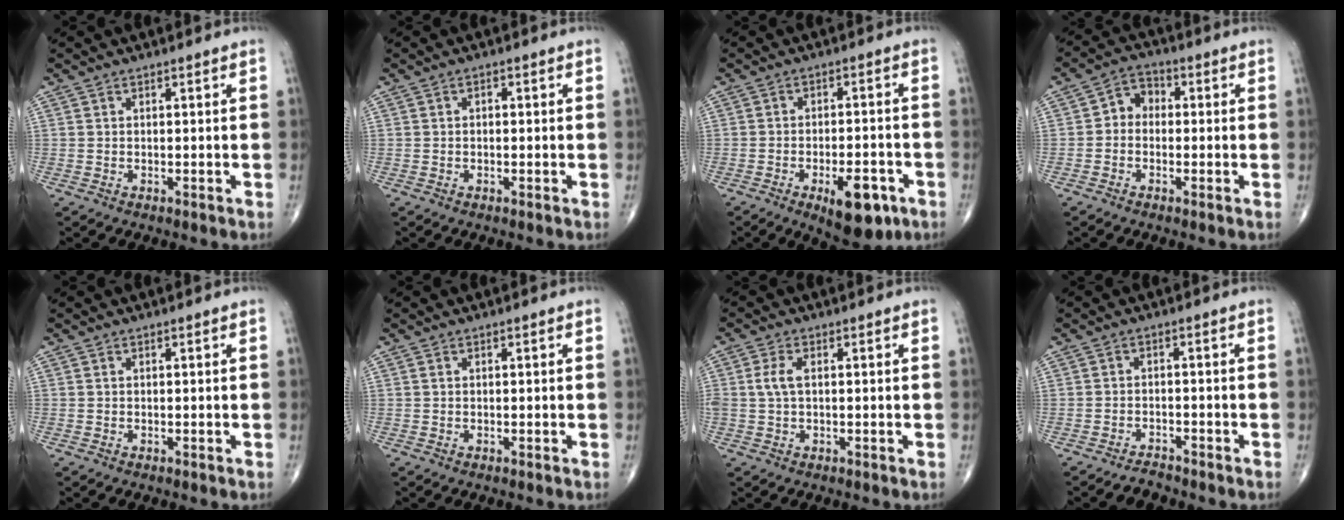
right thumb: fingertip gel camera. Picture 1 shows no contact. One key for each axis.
{"total": 0.8, "fx": 0.0, "fy": 0.5, "fz": 0.6, "tx": -0.006, "ty": 0.003, "tz": -0.002}
{"total": 10.4, "fx": -5.0, "fy": 4.3, "fz": 8.0, "tx": -0.096, "ty": 0.015, "tz": -0.064}
{"total": 4.6, "fx": -0.4, "fy": 3.7, "fz": 2.7, "tx": -0.022, "ty": 0.019, "tz": -0.024}
{"total": 0.0}
{"total": 0.0}
{"total": 3.3, "fx": 0.4, "fy": 1.7, "fz": 2.8, "tx": -0.069, "ty": 0.006, "tz": 0.006}
{"total": 2.3, "fx": -2.2, "fy": 0.6, "fz": 0.1, "tx": -0.005, "ty": 0.008, "tz": -0.038}